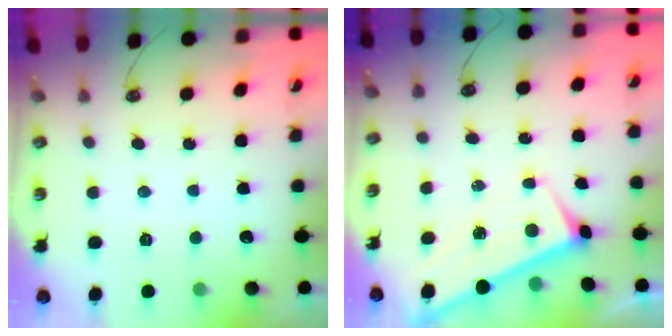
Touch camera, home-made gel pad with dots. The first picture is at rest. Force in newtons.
{"total": 1.7, "press": 1.7, "slide": 0.1}